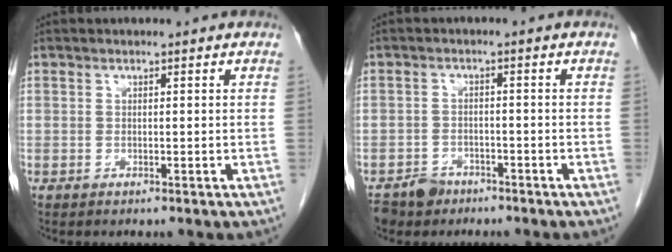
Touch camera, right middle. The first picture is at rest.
{"total": 3.8, "force": [-2.9, 2.3, 0.6], "torque": [-0.011, 0.002, -0.047]}